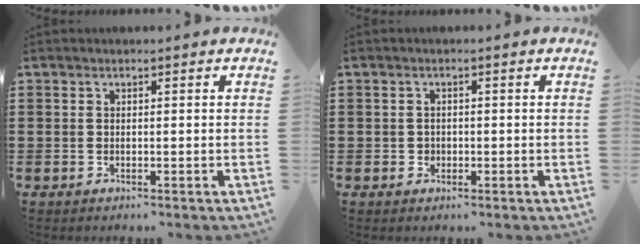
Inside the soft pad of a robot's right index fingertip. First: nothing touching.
{"total": 1.1, "force": [-0.2, 1.0, 0.3], "torque": [-0.009, 0.004, -0.005]}